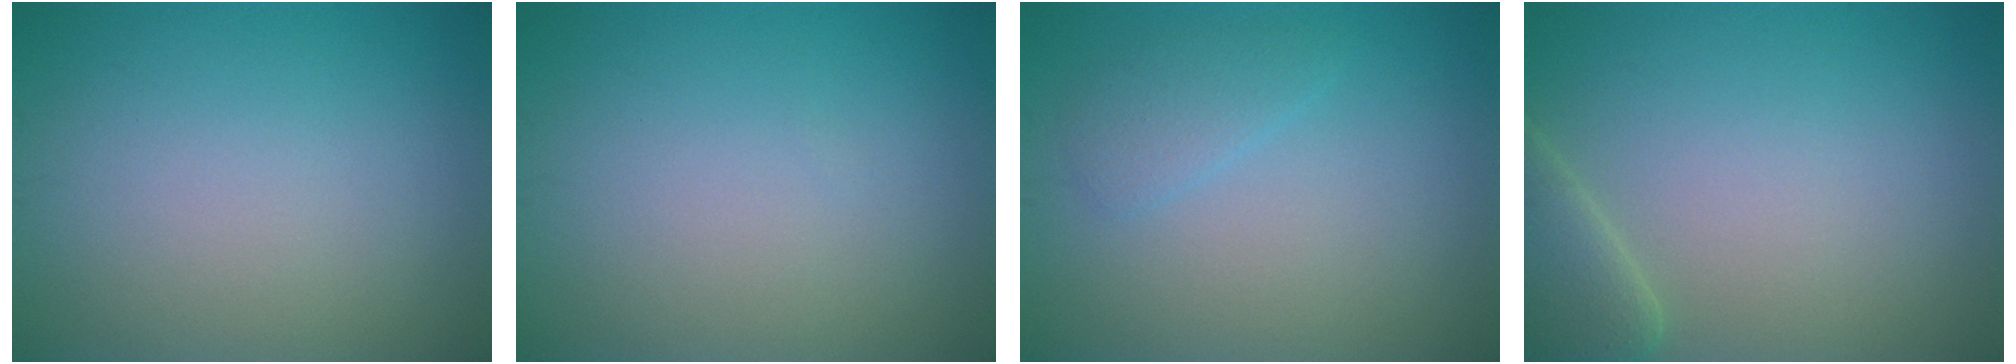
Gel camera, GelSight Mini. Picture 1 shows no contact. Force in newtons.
{"total": 0.0}
{"total": 1.6, "press": 1.6, "slide": 0.2}
{"total": 3.2, "press": 3.2, "slide": 0.3}